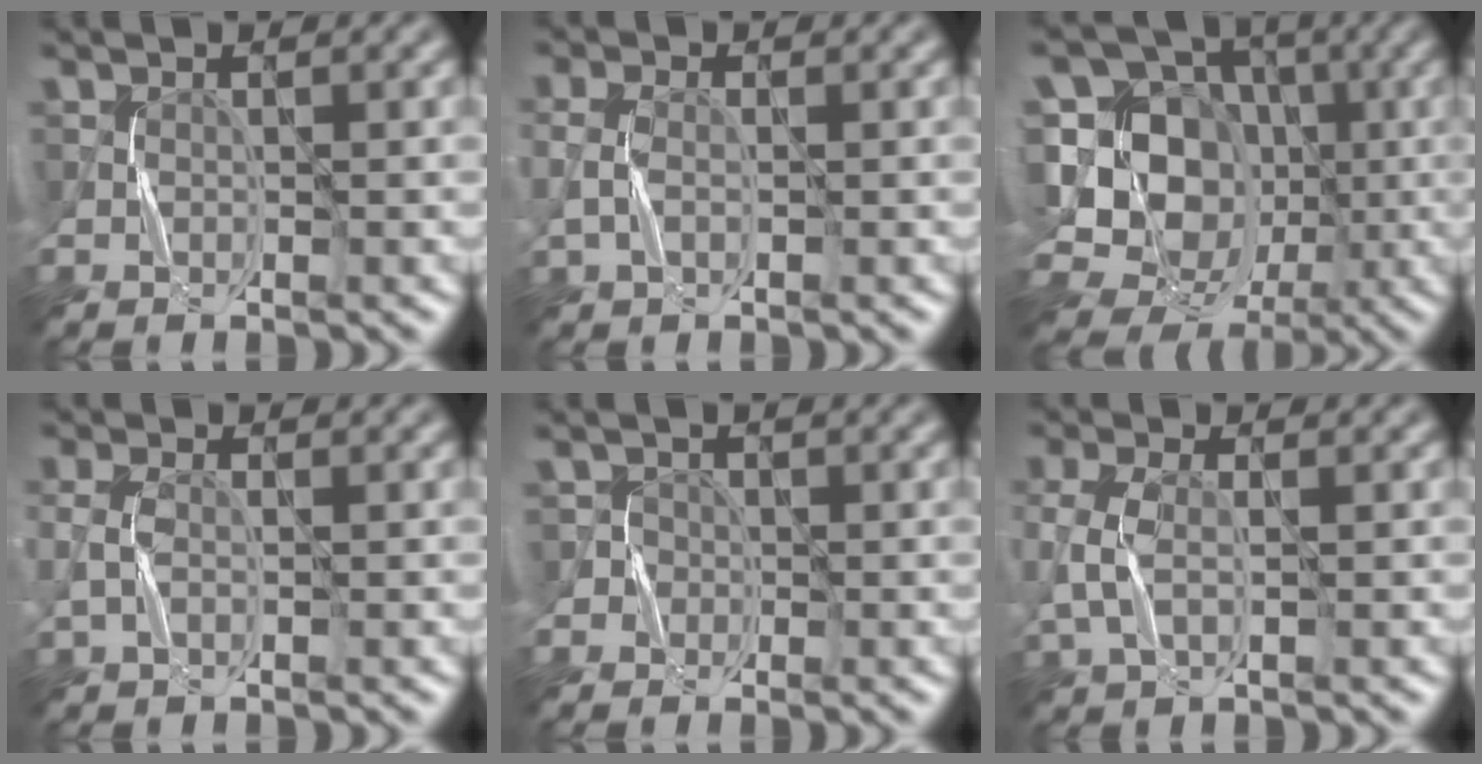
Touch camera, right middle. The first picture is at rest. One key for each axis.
{"total": 1.0, "fx": -0.9, "fy": -0.4, "fz": 0.1, "tx": -0.002, "ty": 0.001, "tz": -0.018}
{"total": 14.2, "fx": -2.6, "fy": 11.7, "fz": 7.6, "tx": -0.166, "ty": 0.040, "tz": -0.067}
{"total": 1.0, "fx": -0.9, "fy": -0.5, "fz": 0.1, "tx": -0.001, "ty": 0.001, "tz": -0.018}
{"total": 2.5, "fx": -1.0, "fy": 2.3, "fz": 0.4, "tx": 0.006, "ty": 0.027, "tz": -0.046}
{"total": 1.6, "fx": -0.9, "fy": 0.1, "fz": 1.4, "tx": -0.036, "ty": 0.000, "tz": -0.016}